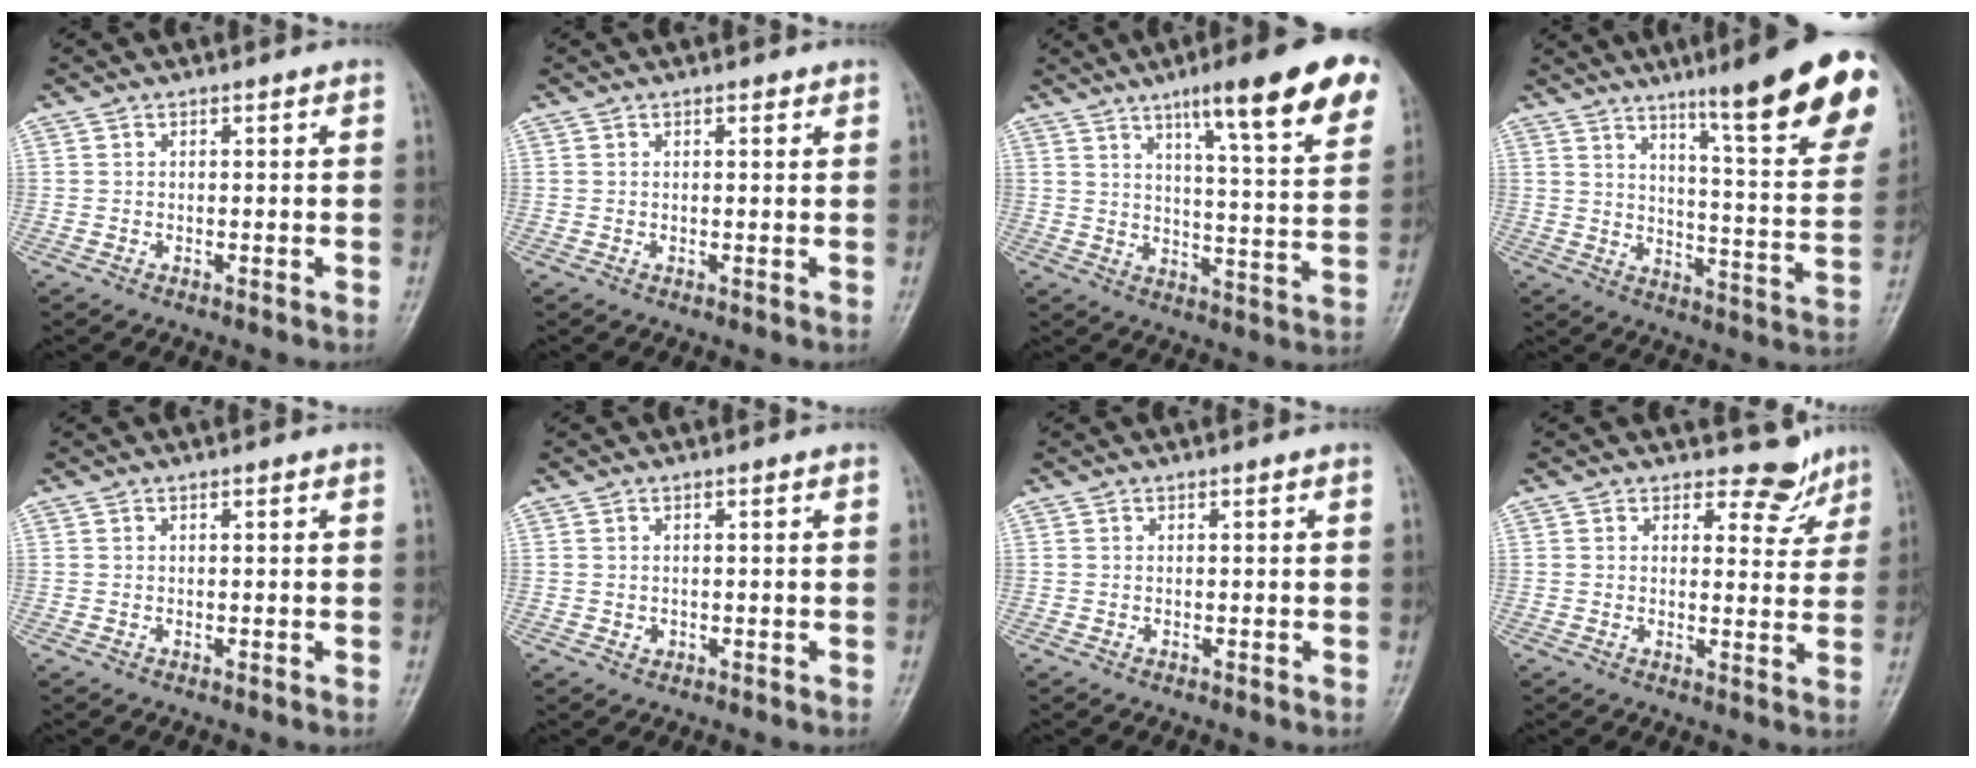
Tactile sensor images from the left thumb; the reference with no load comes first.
{"total": 0.9, "force": [0.6, 0.5, 0.5], "torque": [-0.004, -0.003, 0.006]}
{"total": 18.3, "force": [10.7, 3.1, 14.6], "torque": [-0.176, -0.037, 0.154]}
{"total": 22.4, "force": [14.1, 3.2, 17.2], "torque": [-0.202, -0.065, 0.196]}
{"total": 0.0}
{"total": 0.8, "force": [-0.1, 0.7, 0.3], "torque": [-0.002, 0.001, 0.001]}
{"total": 0.0}
{"total": 5.2, "force": [4.4, 2.7, 0.5], "torque": [0.018, -0.039, 0.050]}